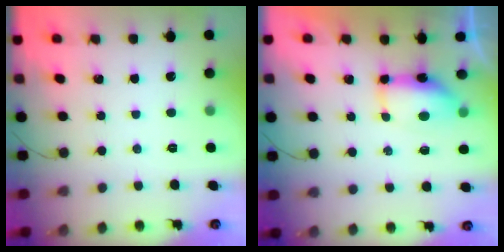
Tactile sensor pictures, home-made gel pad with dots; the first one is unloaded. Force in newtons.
{"total": 7.4, "press": 7.3, "slide": 1.3}